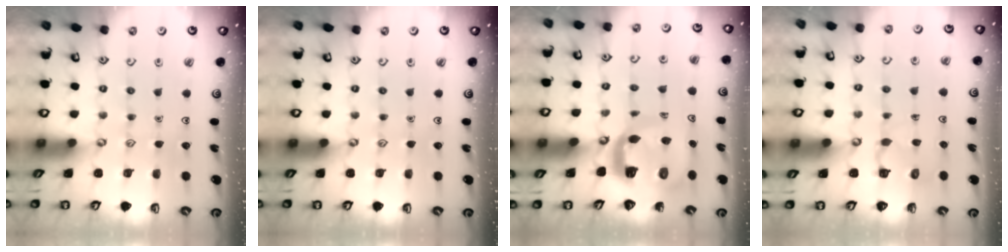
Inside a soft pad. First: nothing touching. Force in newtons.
{"total": 0.0}
{"total": 9.4, "press": 9.4, "slide": 1.3}
{"total": 6.3, "press": 6.2, "slide": 0.4}